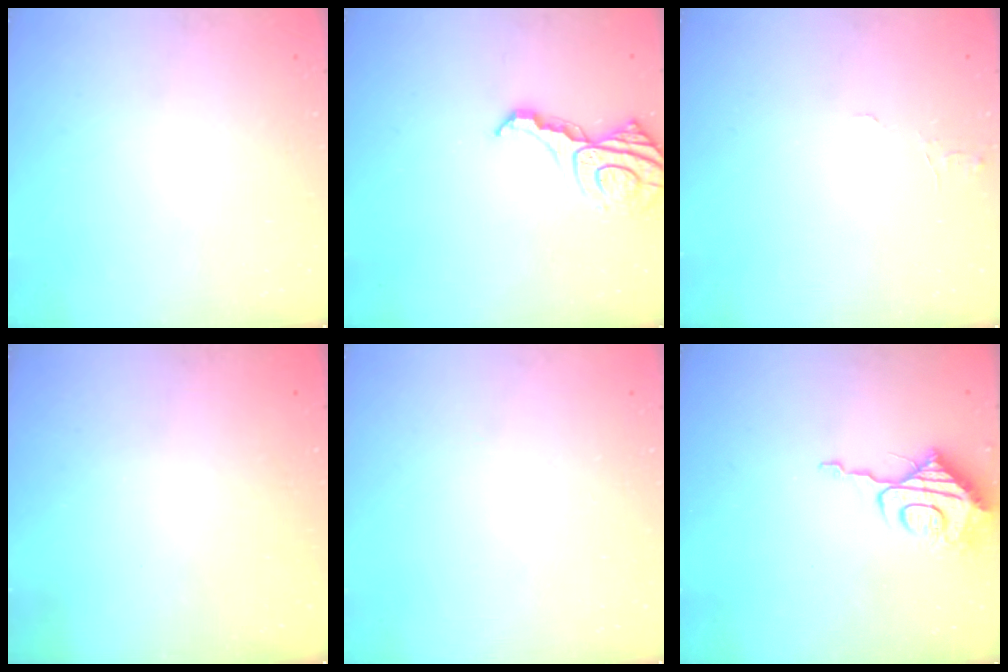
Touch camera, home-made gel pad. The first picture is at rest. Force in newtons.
{"total": 13.7, "press": 13.7, "slide": 0.4}
{"total": 4.9, "press": 4.9, "slide": 0.4}
{"total": 0.0}
{"total": 0.0}
{"total": 10.2, "press": 10.2, "slide": 0.8}